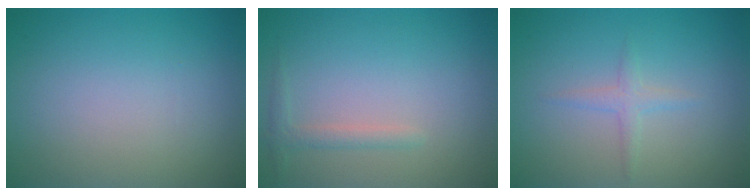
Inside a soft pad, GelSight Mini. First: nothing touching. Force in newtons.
{"total": 1.3, "press": 1.3, "slide": 0.1}
{"total": 1.3, "press": 1.3, "slide": 0.0}